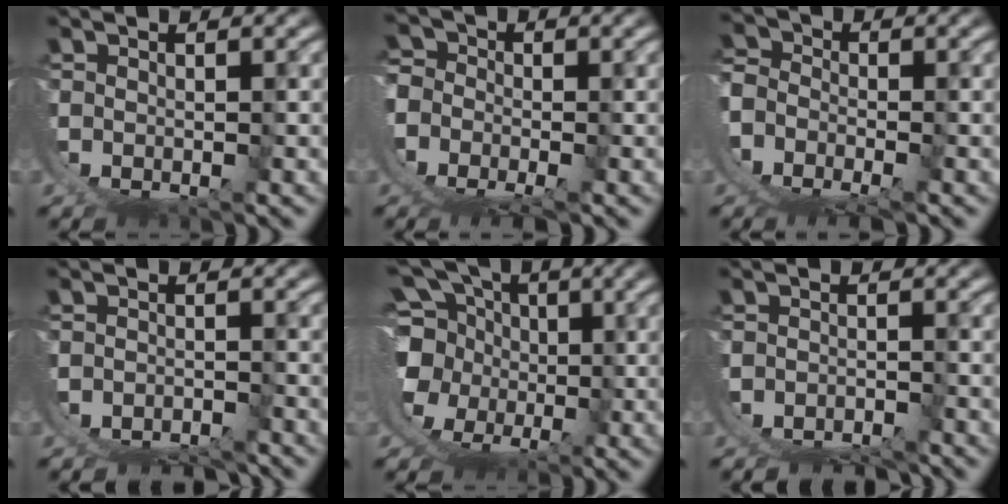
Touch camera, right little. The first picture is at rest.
{"total": 8.5, "force": [-2.4, 7.1, 4.0], "torque": [-0.080, -0.030, -0.044]}
{"total": 6.4, "force": [-3.3, 4.8, 2.7], "torque": [-0.045, -0.022, -0.059]}
{"total": 5.3, "force": [-5.1, 0.9, 0.8], "torque": [-0.006, -0.028, -0.076]}
{"total": 13.0, "force": [0.7, 10.9, 7.1], "torque": [-0.131, -0.038, 0.005]}
{"total": 5.2, "force": [-5.0, 1.0, 1.0], "torque": [-0.011, -0.028, -0.073]}